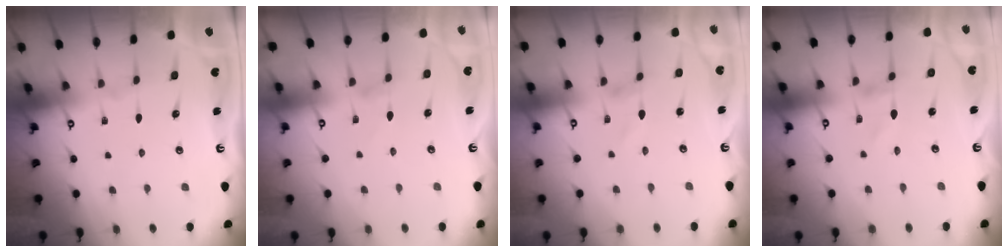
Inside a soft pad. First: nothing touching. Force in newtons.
{"total": 0.0}
{"total": 1.4, "press": 1.4, "slide": 0.1}
{"total": 1.1, "press": 1.1, "slide": 0.1}